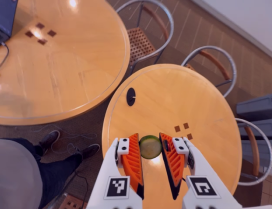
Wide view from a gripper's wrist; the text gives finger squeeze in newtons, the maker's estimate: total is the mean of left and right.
{"total": 9.9, "left": 10.2, "right": 9.7}